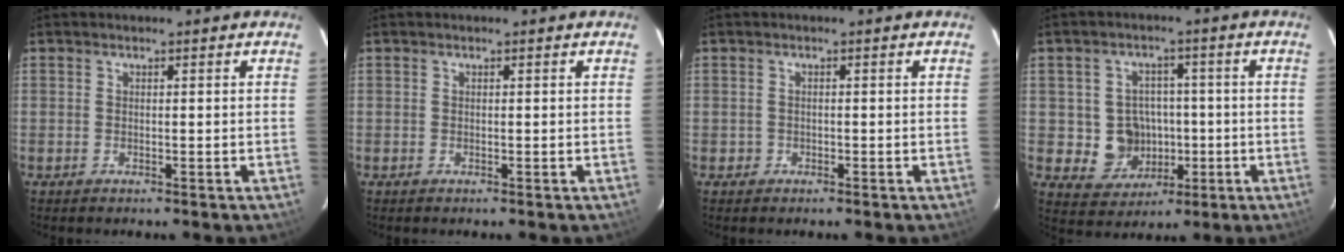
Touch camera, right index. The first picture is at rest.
{"total": 0.0}
{"total": 1.1, "force": [-0.5, 1.0, -0.1], "torque": [0.000, 0.005, -0.006]}
{"total": 8.4, "force": [-1.2, 7.9, 2.5], "torque": [-0.069, 0.020, 0.001]}